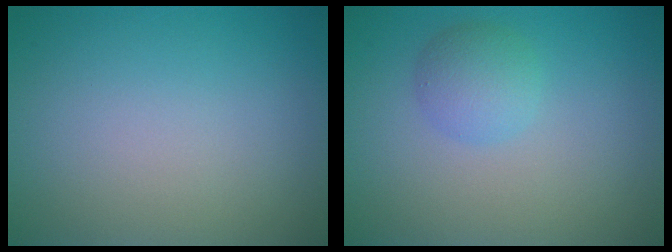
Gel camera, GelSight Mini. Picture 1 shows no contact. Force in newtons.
{"total": 2.4, "press": 2.4, "slide": 0.1}